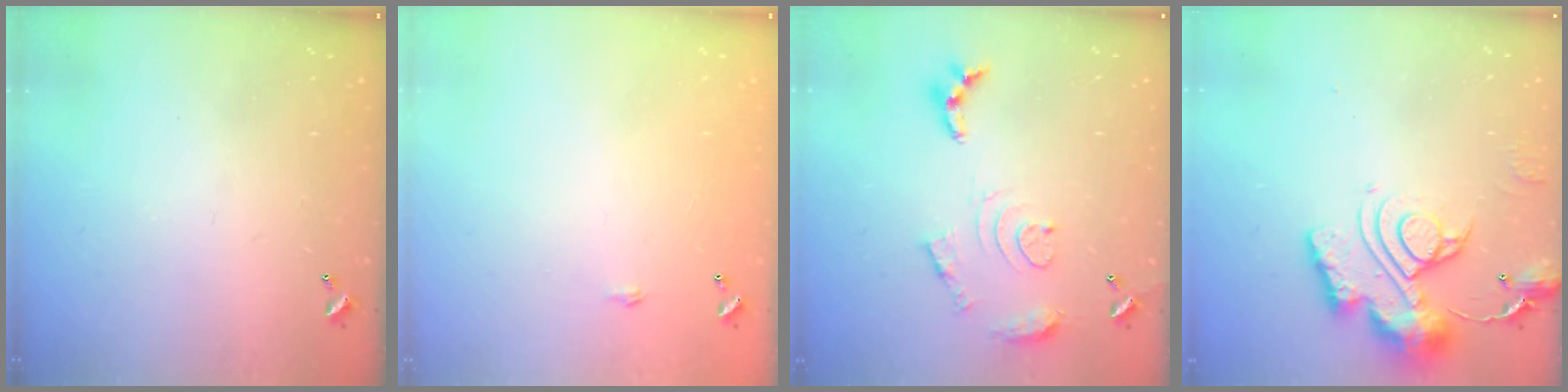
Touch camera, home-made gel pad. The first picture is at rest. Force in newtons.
{"total": 0.6, "press": 0.6, "slide": 0.2}
{"total": 12.6, "press": 12.5, "slide": 1.3}
{"total": 15.0, "press": 14.9, "slide": 1.6}